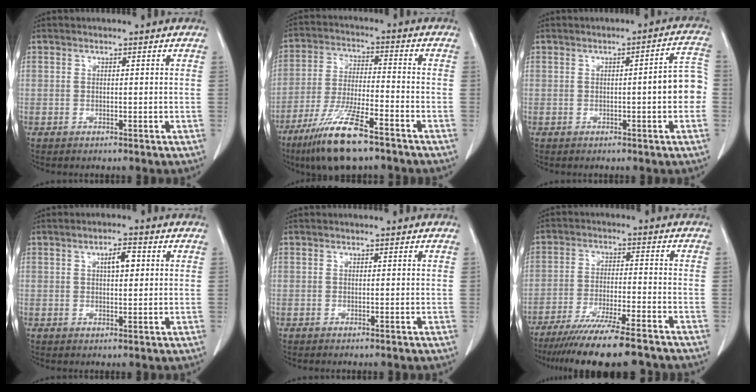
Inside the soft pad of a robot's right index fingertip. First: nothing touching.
{"total": 12.3, "force": [-8.4, 1.7, 8.9], "torque": [-0.177, -0.030, -0.150]}
{"total": 6.0, "force": [-0.8, 0.8, 5.9], "torque": [-0.066, 0.018, -0.015]}
{"total": 3.3, "force": [1.0, 1.0, 3.0], "torque": [-0.049, 0.004, 0.015]}
{"total": 0.0}
{"total": 16.1, "force": [-13.7, 1.0, 8.5], "torque": [-0.137, -0.032, -0.215]}